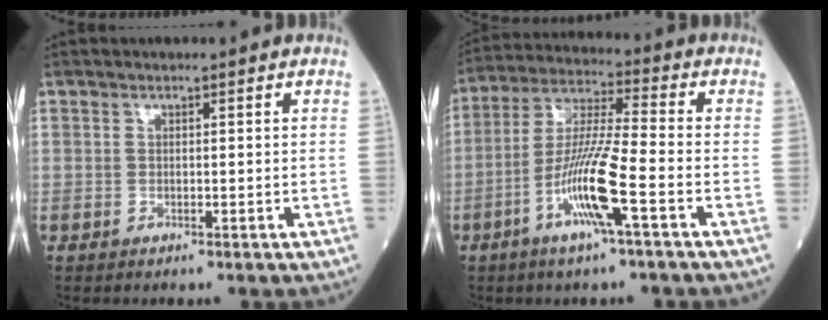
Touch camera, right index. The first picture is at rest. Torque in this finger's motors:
{"motor_torque": [0.43, -0.23, 0.31, 0.21]}